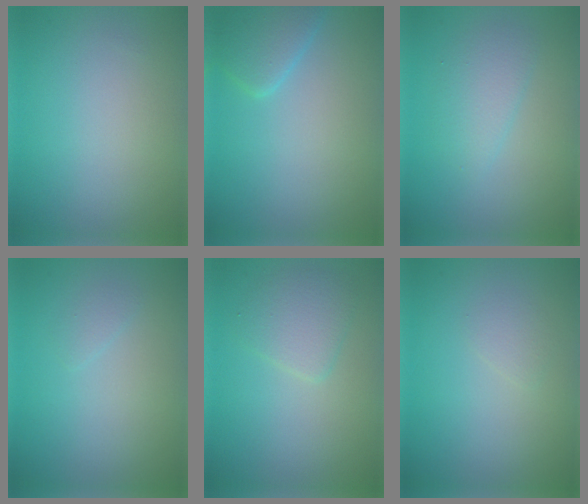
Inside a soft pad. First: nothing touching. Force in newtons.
{"total": 2.6, "press": 2.6, "slide": 0.2}
{"total": 2.1, "press": 2.1, "slide": 0.1}
{"total": 0.7, "press": 0.7, "slide": 0.1}
{"total": 2.4, "press": 2.4, "slide": 0.1}
{"total": 0.8, "press": 0.8, "slide": 0.1}